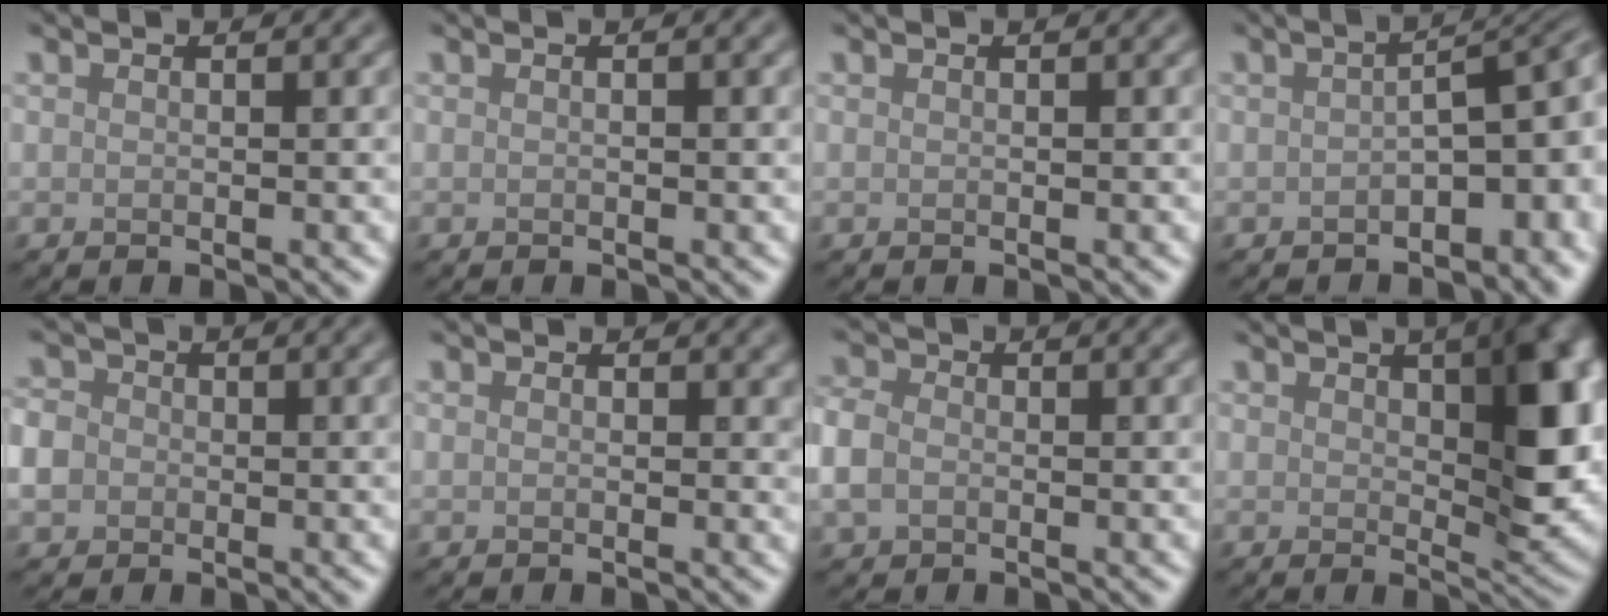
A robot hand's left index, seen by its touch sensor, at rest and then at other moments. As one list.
[{"total": 0.6, "force": [0.1, 0.0, 0.6], "torque": [-0.011, 0.000, -0.002]}, {"total": 0.0}, {"total": 4.7, "force": [-0.9, 1.8, 4.2], "torque": [-0.048, 0.002, -0.017]}, {"total": 3.4, "force": [-0.6, 3.0, 1.4], "torque": [-0.026, 0.006, -0.023]}, {"total": 1.1, "force": [0.3, 0.8, 0.8], "torque": [-0.008, 0.000, 0.004]}, {"total": 2.8, "force": [-0.4, 2.2, 1.5], "torque": [-0.039, 0.003, -0.018]}, {"total": 9.0, "force": [1.6, 3.9, 7.9], "torque": [-0.103, 0.001, 0.031]}]